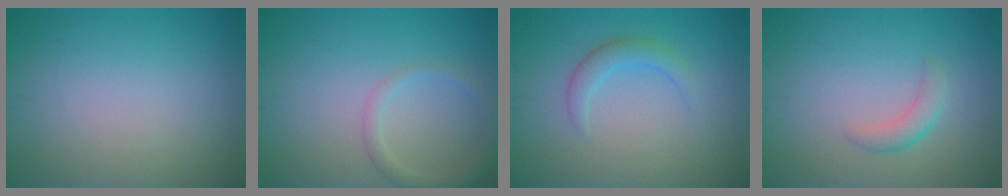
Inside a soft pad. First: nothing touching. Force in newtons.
{"total": 2.1, "press": 2.1, "slide": 0.1}
{"total": 2.0, "press": 2.0, "slide": 0.1}
{"total": 1.8, "press": 1.8, "slide": 0.0}